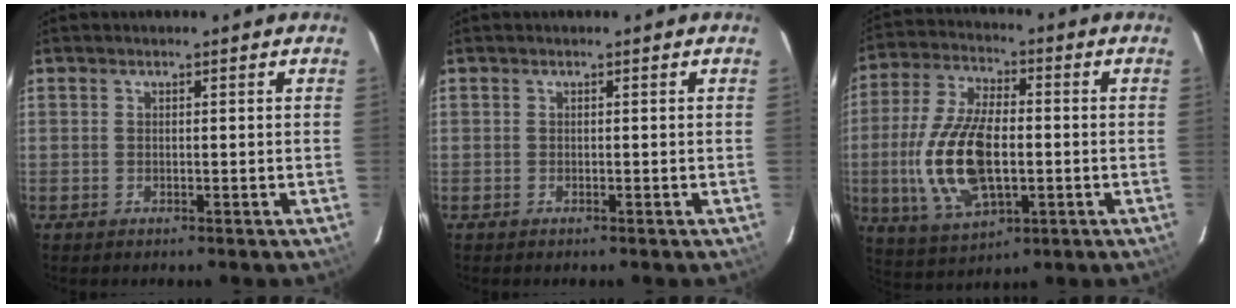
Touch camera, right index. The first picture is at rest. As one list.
[{"total": 0.0}, {"total": 16.9, "force": [-2.2, 8.2, 14.6], "torque": [-0.309, -0.003, -0.033]}]